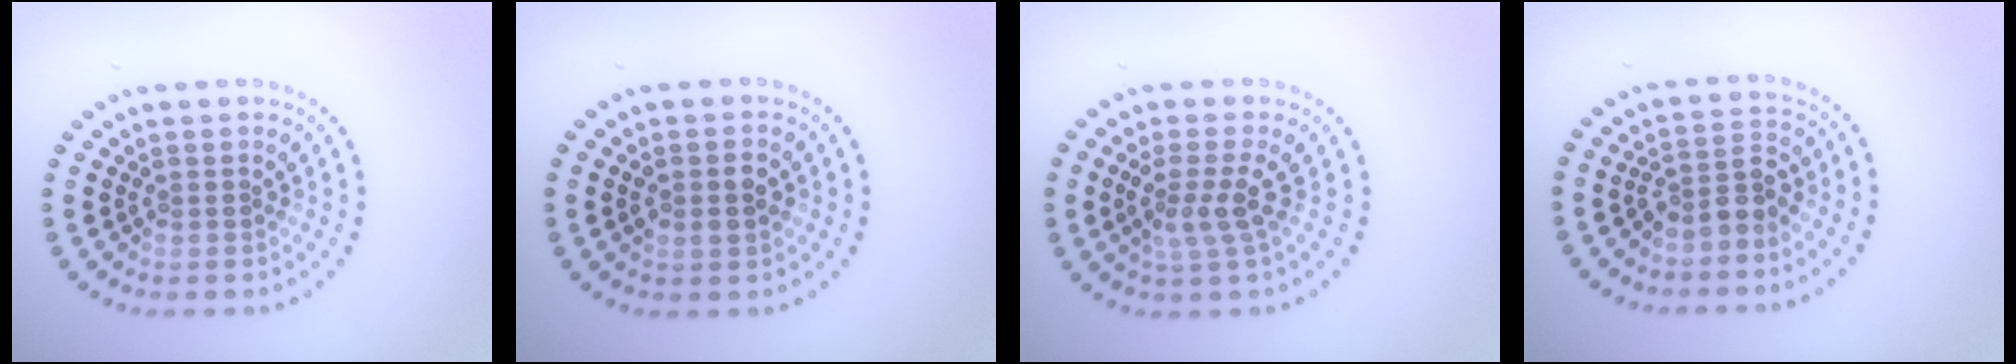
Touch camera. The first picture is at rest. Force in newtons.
{"total": 2.0, "press": 2.0, "slide": 0.3}
{"total": 2.8, "press": 2.1, "slide": 1.8}
{"total": 2.8, "press": 2.4, "slide": 1.4}